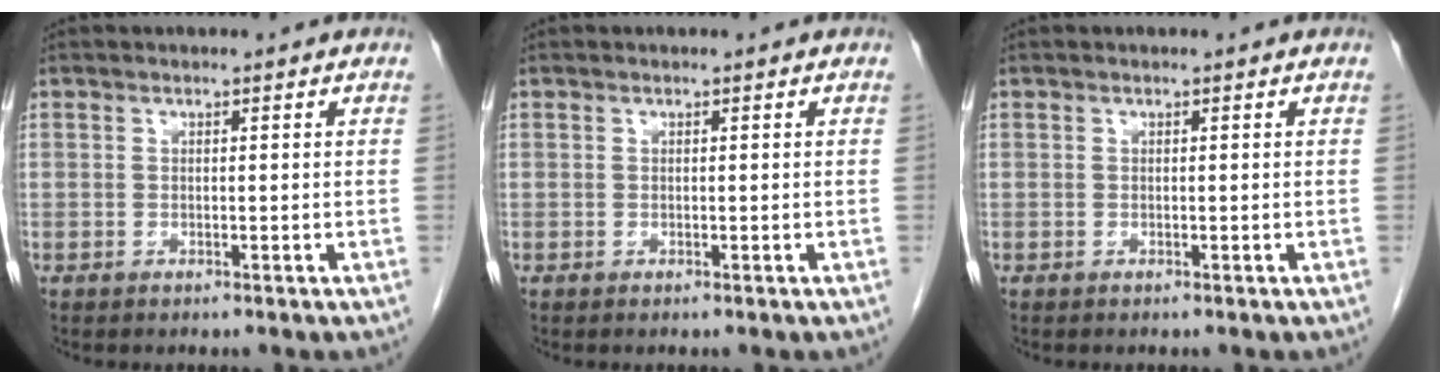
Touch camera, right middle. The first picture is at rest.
{"total": 0.0}
{"total": 0.0}